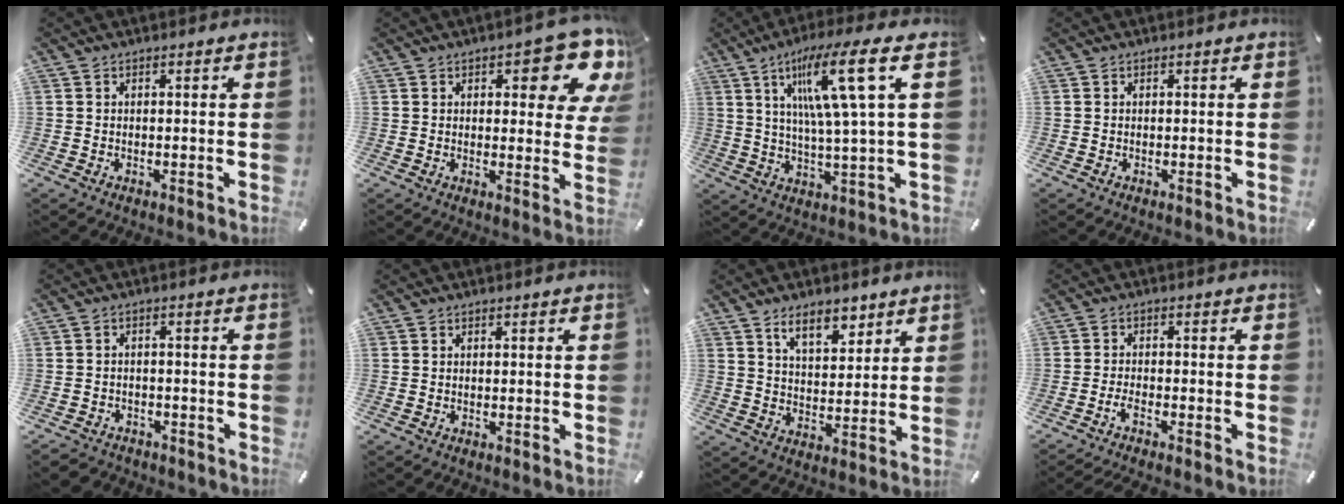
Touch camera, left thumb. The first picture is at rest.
{"total": 13.1, "force": [7.0, 5.3, 9.6], "torque": [-0.111, -0.048, 0.116]}
{"total": 16.5, "force": [6.1, 1.5, 15.2], "torque": [-0.271, -0.015, 0.079]}
{"total": 0.0}
{"total": 2.8, "force": [-2.1, 1.7, 0.5], "torque": [-0.015, 0.010, -0.046]}
{"total": 0.0}
{"total": 8.9, "force": [6.2, 4.4, 4.6], "torque": [-0.068, -0.024, 0.108]}
{"total": 2.8, "force": [-2.2, 0.6, 1.7], "torque": [-0.043, 0.004, -0.045]}